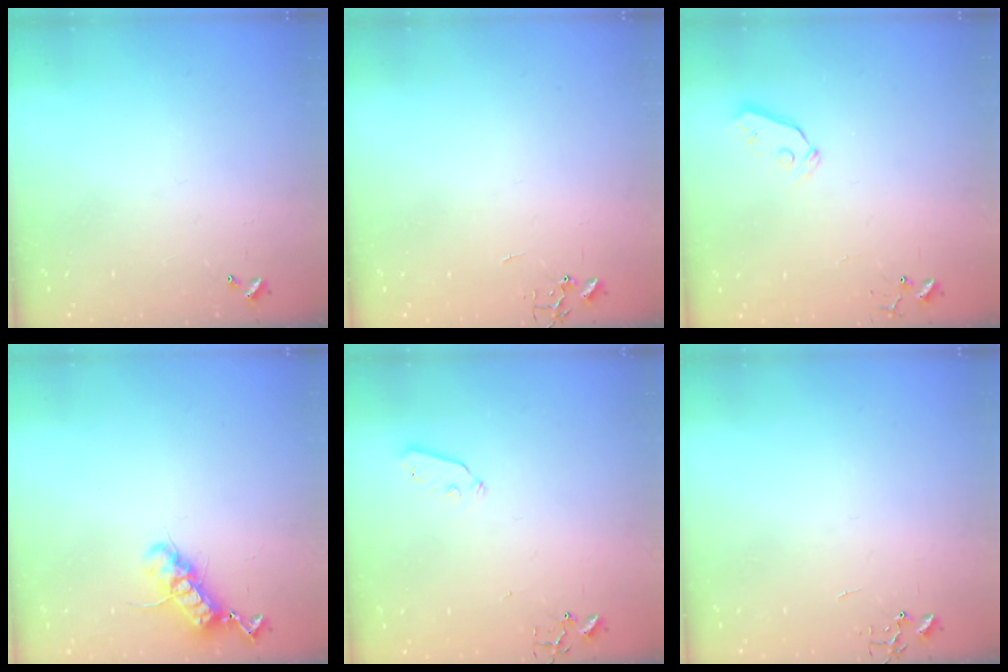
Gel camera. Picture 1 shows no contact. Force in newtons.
{"total": 0.0}
{"total": 3.4, "press": 3.4, "slide": 0.4}
{"total": 11.8, "press": 11.8, "slide": 1.2}
{"total": 3.1, "press": 3.0, "slide": 0.4}
{"total": 0.0}